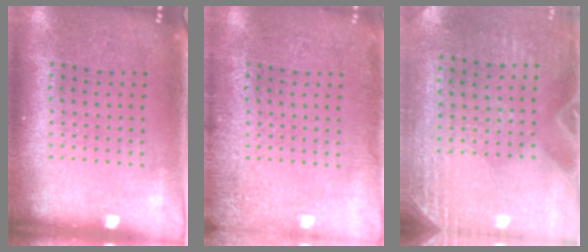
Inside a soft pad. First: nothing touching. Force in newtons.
{"total": 2.3, "press": 2.2, "slide": 0.3}
{"total": 2.8, "press": 2.5, "slide": 1.3}